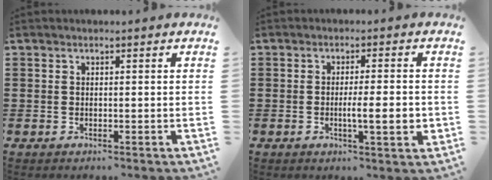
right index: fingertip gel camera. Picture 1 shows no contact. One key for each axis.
{"total": 5.3, "fx": -0.9, "fy": 0.7, "fz": 5.1, "tx": -0.078, "ty": -0.006, "tz": -0.017}